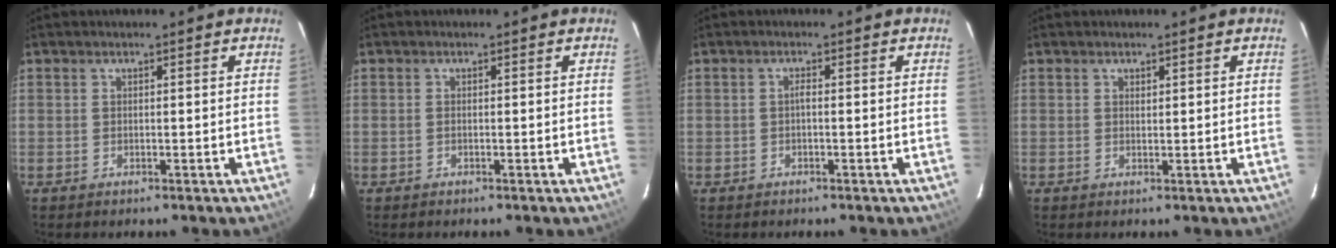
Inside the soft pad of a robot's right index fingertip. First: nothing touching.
{"total": 0.0}
{"total": 0.8, "force": [-0.3, 0.2, 0.7], "torque": [-0.013, 0.006, -0.007]}
{"total": 0.6, "force": [0.4, 0.4, 0.1], "torque": [-0.004, 0.002, 0.008]}